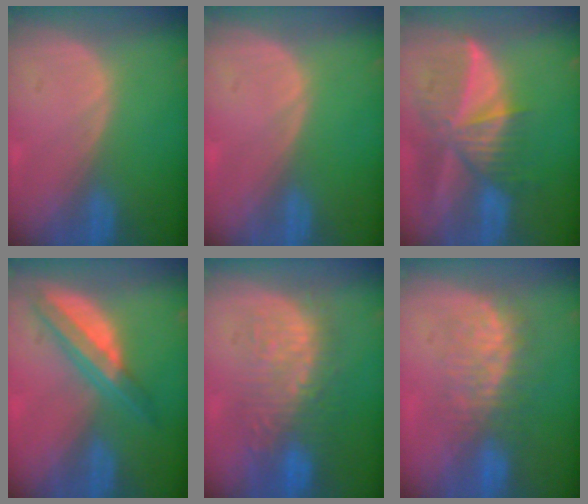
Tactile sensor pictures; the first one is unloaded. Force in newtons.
{"total": 0.0}
{"total": 9.7, "press": 8.4, "slide": 4.8}
{"total": 6.8, "press": 5.8, "slide": 3.6}
{"total": 10.0, "press": 9.3, "slide": 3.8}
{"total": 7.5, "press": 7.3, "slide": 1.7}